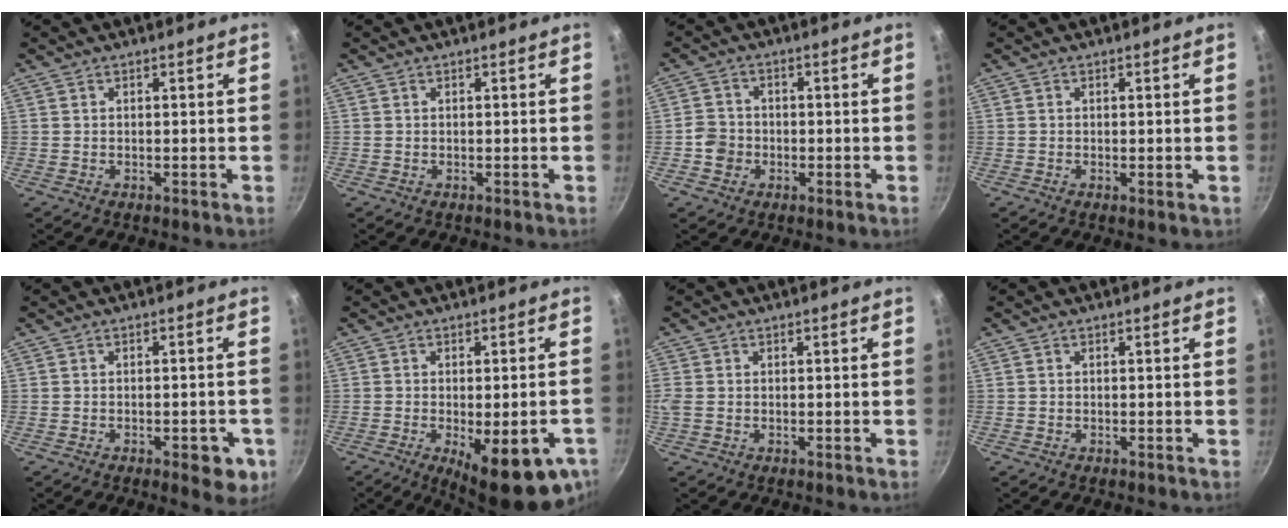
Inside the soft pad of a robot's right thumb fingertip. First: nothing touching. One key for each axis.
{"total": 0.0}
{"total": 4.3, "fx": -1.2, "fy": 3.8, "fz": 1.6, "tx": -0.011, "ty": 0.012, "tz": -0.026}
{"total": 1.0, "fx": -0.2, "fy": 0.4, "fz": 0.9, "tx": -0.016, "ty": -0.004, "tz": -0.003}
{"total": 5.6, "fx": -2.6, "fy": 2.3, "fz": 4.4, "tx": -0.037, "ty": 0.008, "tz": -0.029}
{"total": 16.0, "fx": -7.1, "fy": 6.1, "fz": 13.0, "tx": -0.134, "ty": 0.009, "tz": -0.081}
{"total": 2.7, "fx": -0.2, "fy": 2.1, "fz": 1.7, "tx": -0.055, "ty": 0.001, "tz": -0.003}
{"total": 0.0}